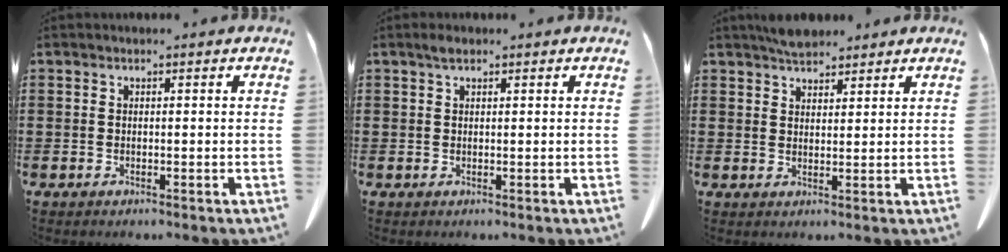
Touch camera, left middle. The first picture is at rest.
{"total": 1.1, "force": [0.6, 0.6, 0.7], "torque": [-0.018, 0.005, 0.010]}
{"total": 3.2, "force": [3.0, 0.9, 0.9], "torque": [-0.024, 0.000, 0.056]}